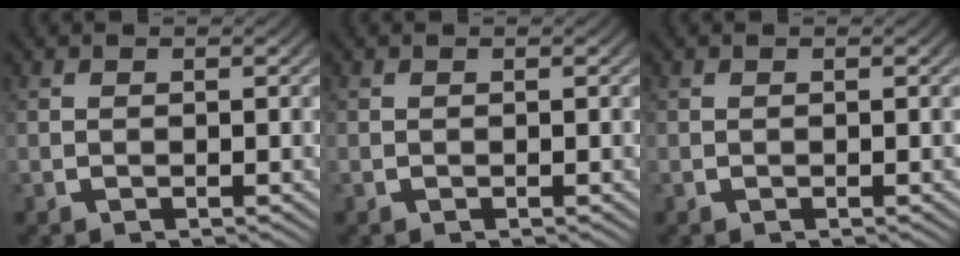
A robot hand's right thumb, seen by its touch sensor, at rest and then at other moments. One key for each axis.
{"total": 0.0}
{"total": 0.0}